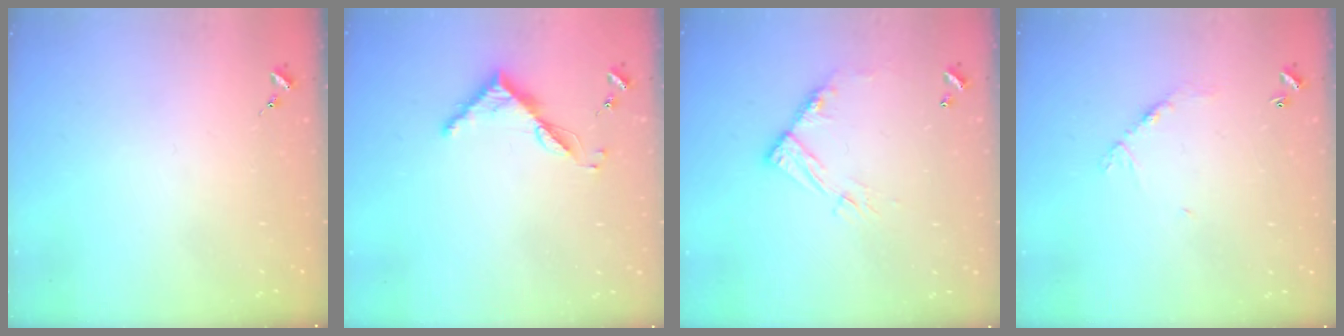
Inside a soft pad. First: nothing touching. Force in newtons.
{"total": 6.4, "press": 6.3, "slide": 0.6}
{"total": 10.6, "press": 10.5, "slide": 0.8}
{"total": 7.3, "press": 7.3, "slide": 0.4}